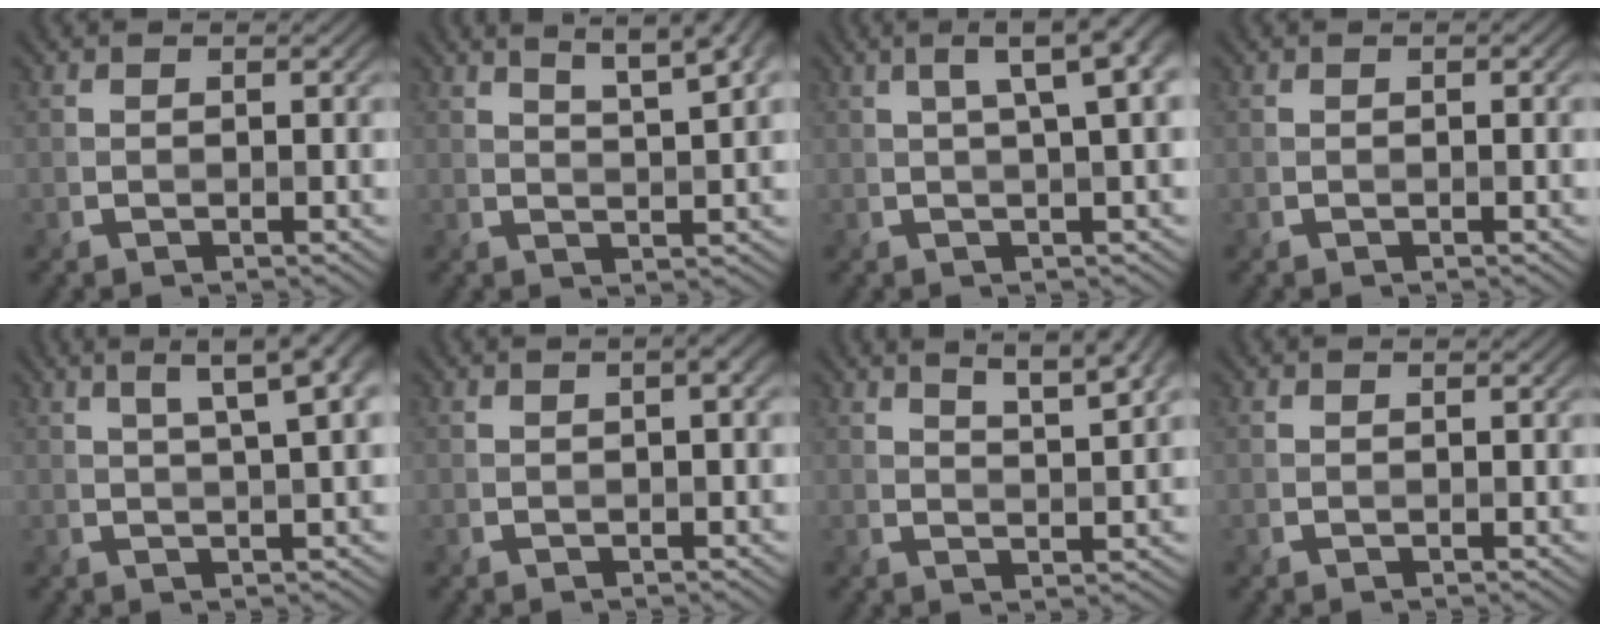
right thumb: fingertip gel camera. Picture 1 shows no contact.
{"total": 8.3, "force": [5.1, 2.0, 6.1], "torque": [-0.088, 0.021, 0.064]}
{"total": 7.2, "force": [2.3, 1.7, 6.6], "torque": [-0.077, 0.035, 0.029]}
{"total": 0.0}
{"total": 7.8, "force": [3.3, 1.9, 6.8], "torque": [-0.075, 0.033, 0.035]}
{"total": 1.5, "force": [0.2, 0.3, 1.4], "torque": [-0.021, 0.008, 0.003]}
{"total": 6.7, "force": [4.4, 1.4, 4.9], "torque": [-0.075, 0.009, 0.065]}
{"total": 0.0}